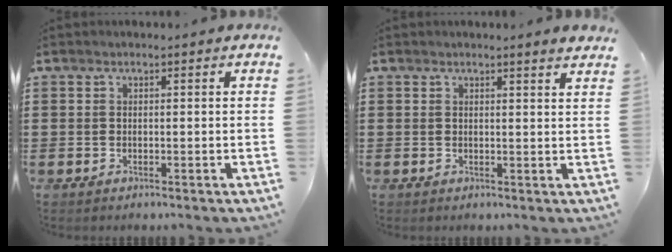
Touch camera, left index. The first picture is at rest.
{"total": 1.6, "force": [1.4, -0.2, 0.6], "torque": [-0.014, -0.002, 0.028]}